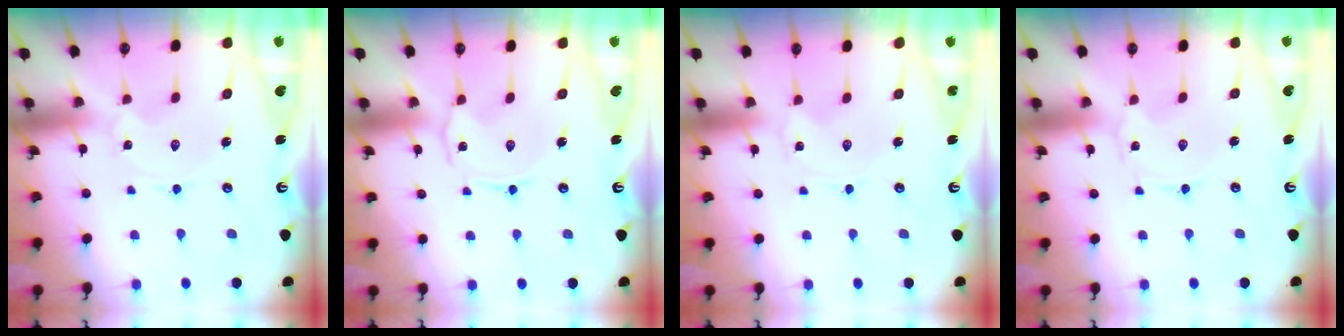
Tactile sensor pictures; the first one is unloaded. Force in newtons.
{"total": 2.0, "press": 2.0, "slide": 0.5}
{"total": 0.0}
{"total": 0.0}